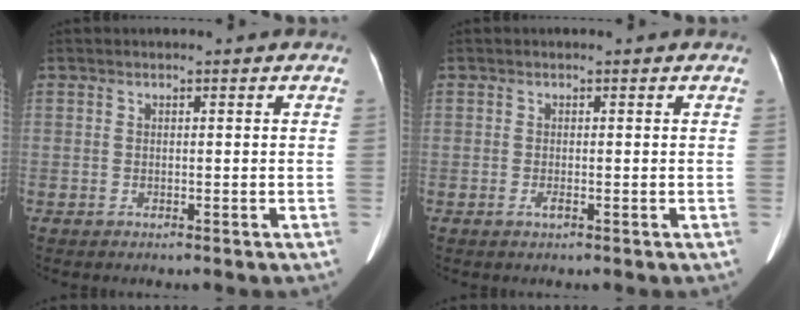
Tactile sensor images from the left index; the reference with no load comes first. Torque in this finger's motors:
{"motor_torque": [0.23, 0.25, 0.09, 0.04]}